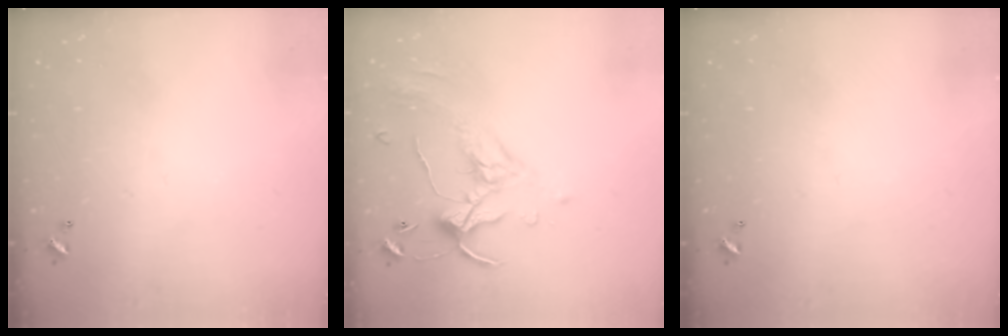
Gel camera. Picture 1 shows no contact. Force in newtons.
{"total": 1.1, "press": 0.4, "slide": 1.0}
{"total": 0.0}